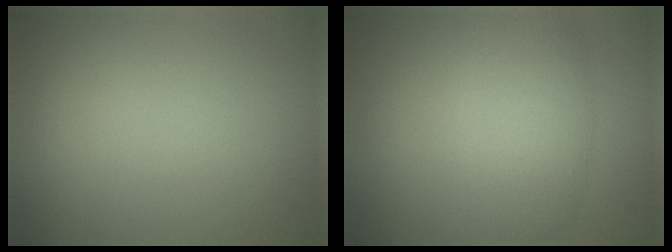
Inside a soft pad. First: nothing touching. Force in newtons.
{"total": 4.4, "press": 4.4, "slide": 0.4}